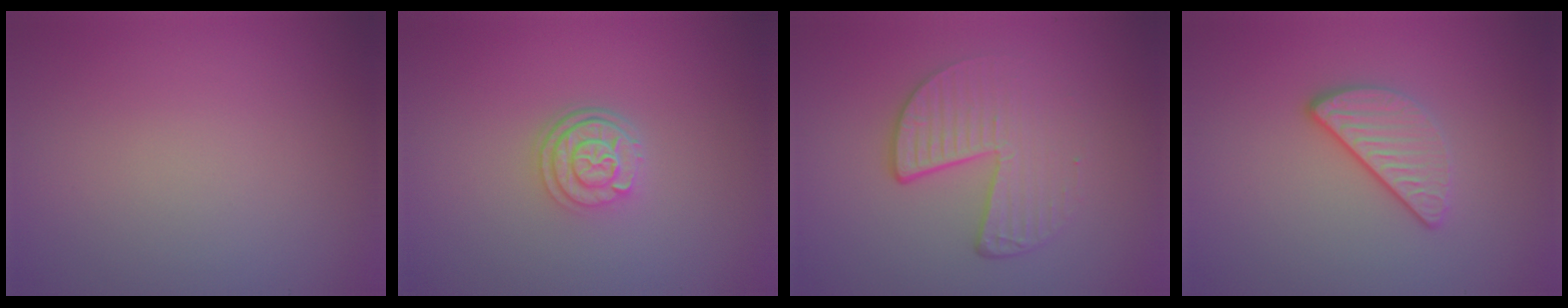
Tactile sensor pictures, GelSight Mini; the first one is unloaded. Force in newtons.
{"total": 3.0, "press": 2.4, "slide": 1.7}
{"total": 4.5, "press": 2.9, "slide": 3.4}
{"total": 2.9, "press": 2.4, "slide": 1.6}